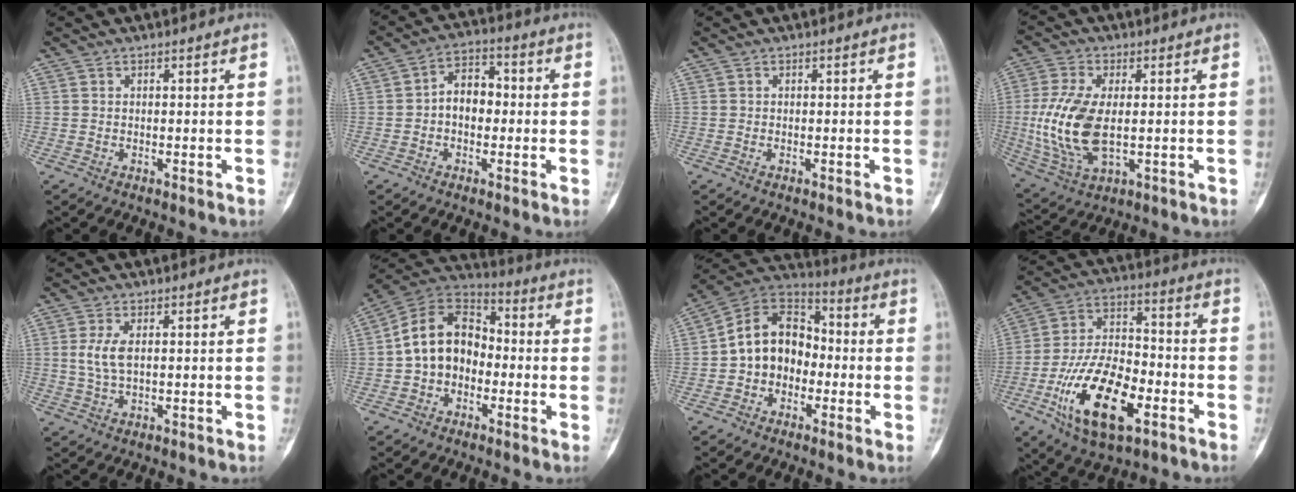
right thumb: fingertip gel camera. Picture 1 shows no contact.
{"total": 7.1, "force": [-0.5, 5.0, 5.0], "torque": [-0.056, 0.026, -0.021]}
{"total": 0.0}
{"total": 14.0, "force": [-0.5, 7.2, 12.0], "torque": [-0.260, -0.007, -0.001]}
{"total": 4.2, "force": [0.7, 1.8, 3.7], "torque": [-0.083, 0.000, 0.017]}
{"total": 13.3, "force": [-1.6, 10.0, 8.7], "torque": [-0.126, 0.046, -0.045]}
{"total": 13.3, "force": [-1.7, 10.2, 8.4], "torque": [-0.107, 0.049, -0.044]}
{"total": 19.7, "force": [-8.0, 9.1, 15.5], "torque": [-0.276, 0.037, -0.139]}